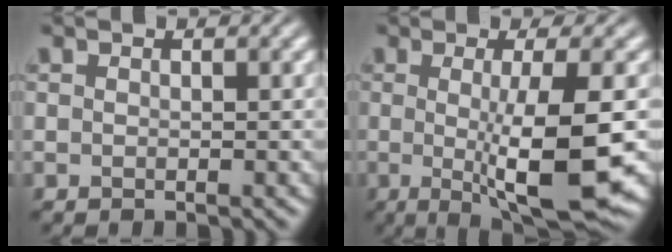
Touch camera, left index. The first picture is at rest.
{"total": 8.4, "force": [-0.8, 1.7, 8.2], "torque": [-0.118, -0.016, -0.009]}